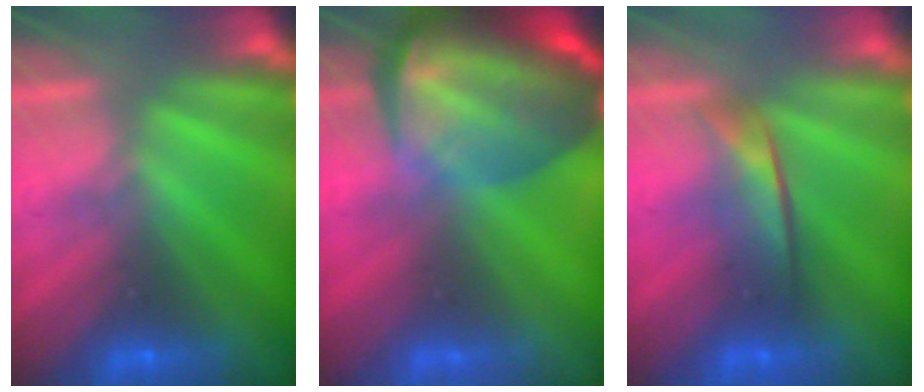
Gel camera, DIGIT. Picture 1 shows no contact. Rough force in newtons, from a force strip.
{"total": 7.8}
{"total": 2.1}